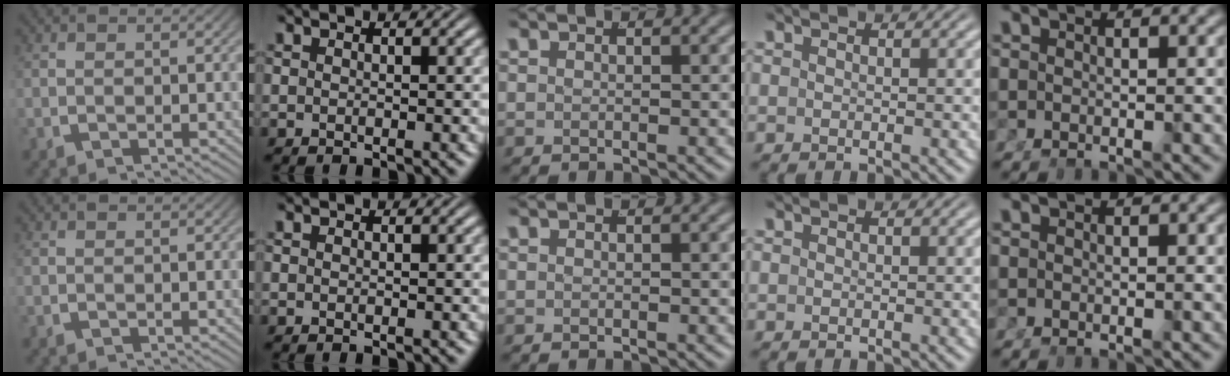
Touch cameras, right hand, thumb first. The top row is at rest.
{}